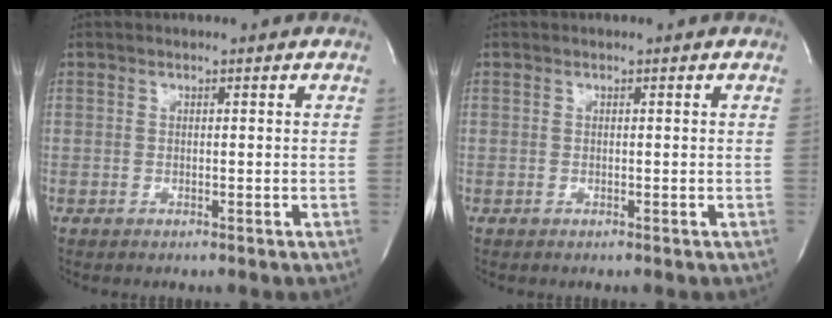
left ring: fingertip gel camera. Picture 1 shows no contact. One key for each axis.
{"total": 0.0}